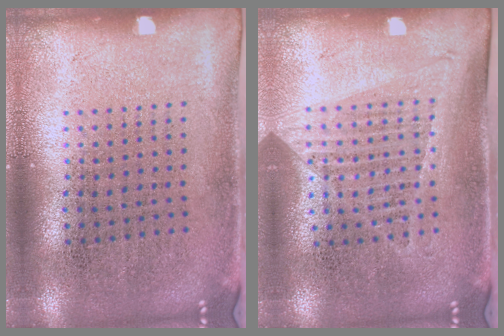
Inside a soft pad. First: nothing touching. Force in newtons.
{"total": 1.3, "press": 1.2, "slide": 0.6}